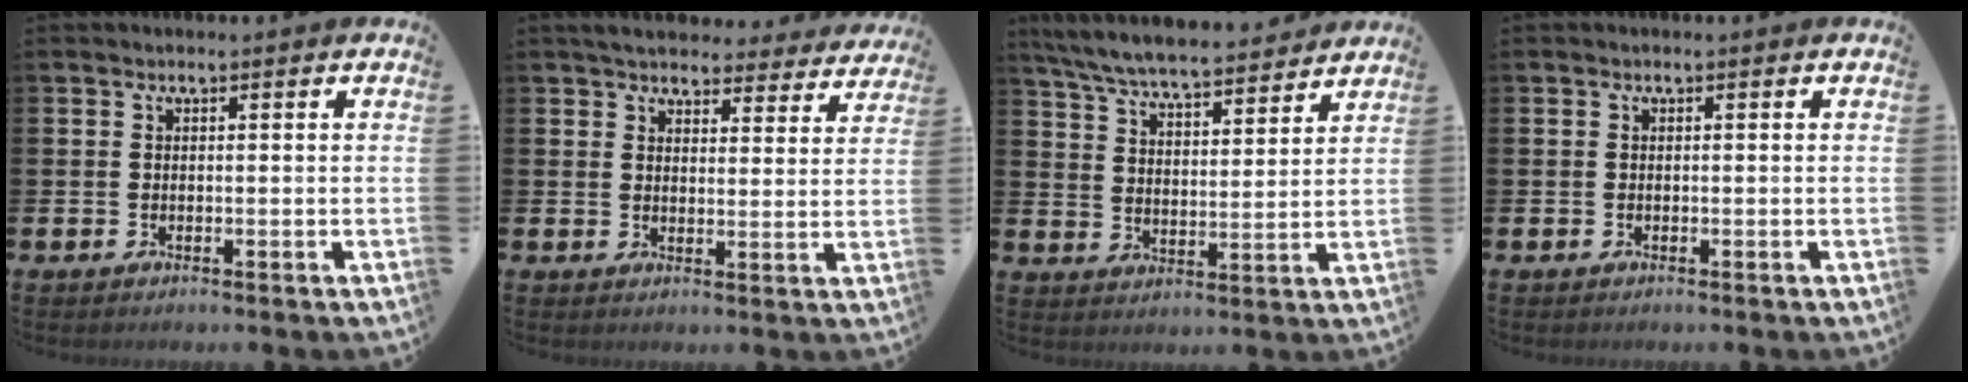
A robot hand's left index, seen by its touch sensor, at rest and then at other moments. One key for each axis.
{"total": 4.9, "fx": 4.6, "fy": 1.3, "fz": 0.7, "tx": -0.024, "ty": -0.029, "tz": 0.081}
{"total": 7.1, "fx": 6.8, "fy": 0.8, "fz": 2.0, "tx": -0.067, "ty": -0.045, "tz": 0.119}
{"total": 0.0}